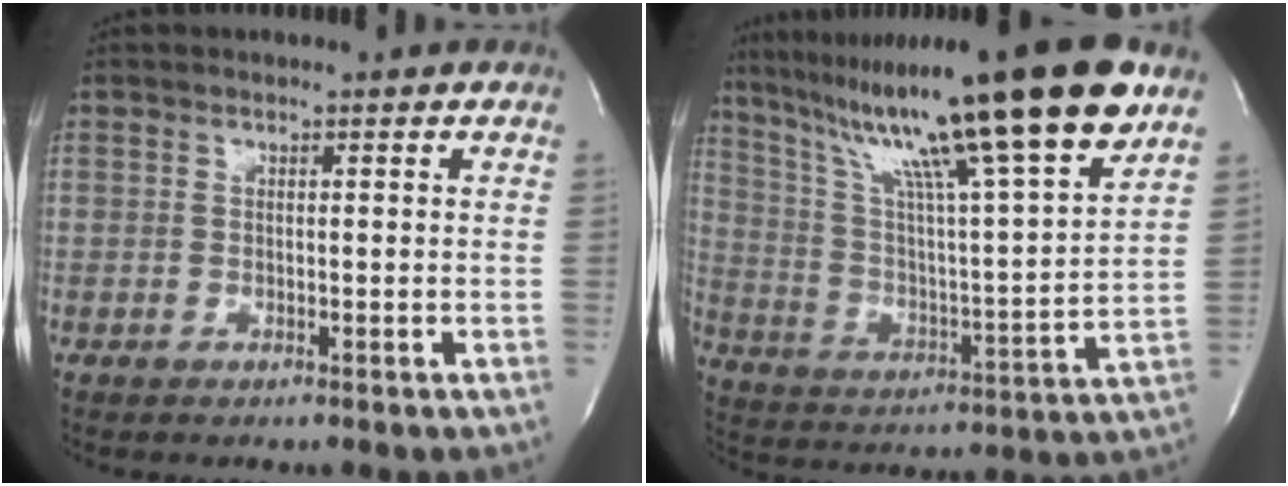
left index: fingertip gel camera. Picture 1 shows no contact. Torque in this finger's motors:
{"motor_torque": [0.28, -0.24, 0.83, 0.15]}